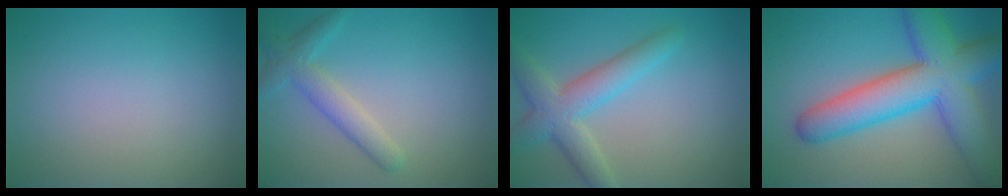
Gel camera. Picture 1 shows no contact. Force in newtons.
{"total": 2.9, "press": 2.9, "slide": 0.1}
{"total": 4.6, "press": 4.6, "slide": 0.2}
{"total": 10.4, "press": 10.4, "slide": 0.2}